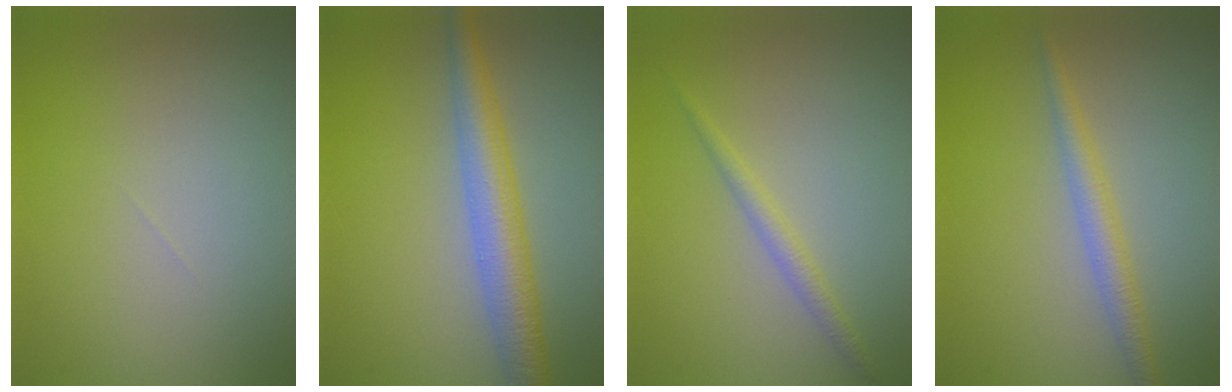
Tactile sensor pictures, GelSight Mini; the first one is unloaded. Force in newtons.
{"total": 4.9, "press": 4.9, "slide": 0.1}
{"total": 1.5, "press": 1.5, "slide": 0.1}
{"total": 2.3, "press": 2.3, "slide": 0.1}